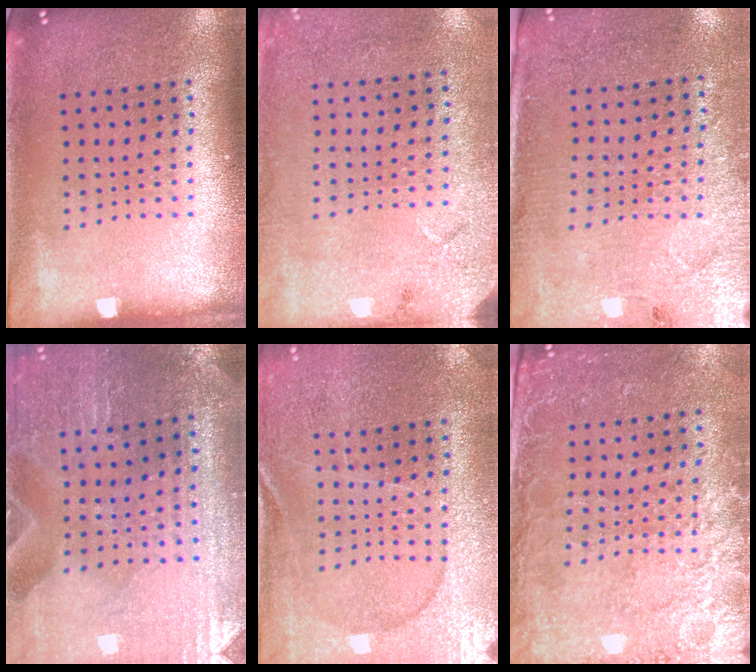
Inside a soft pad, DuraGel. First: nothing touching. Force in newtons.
{"total": 2.7, "press": 2.2, "slide": 1.6}
{"total": 2.9, "press": 2.7, "slide": 1.1}
{"total": 0.8, "press": 0.8, "slide": 0.1}
{"total": 1.3, "press": 1.2, "slide": 0.3}
{"total": 2.6, "press": 2.2, "slide": 1.2}